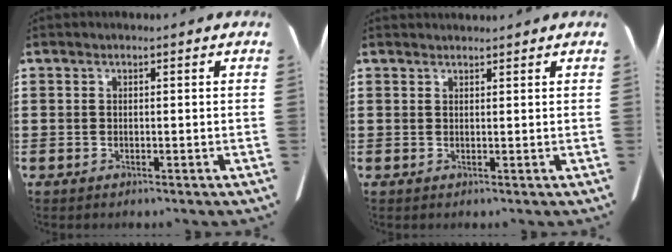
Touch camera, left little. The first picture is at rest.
{"total": 1.1, "force": [1.1, 0.0, 0.1], "torque": [0.006, -0.003, 0.018]}